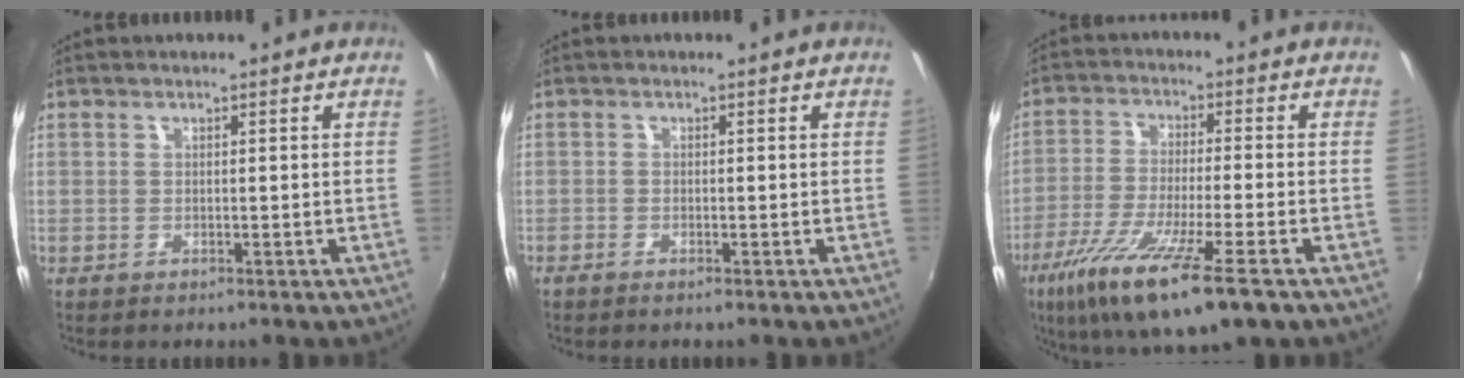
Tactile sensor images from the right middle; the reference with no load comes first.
{"total": 1.1, "force": [-0.9, 0.1, 0.5], "torque": [-0.012, -0.003, -0.020]}
{"total": 15.9, "force": [-8.9, 2.0, 13.0], "torque": [-0.260, -0.053, -0.162]}